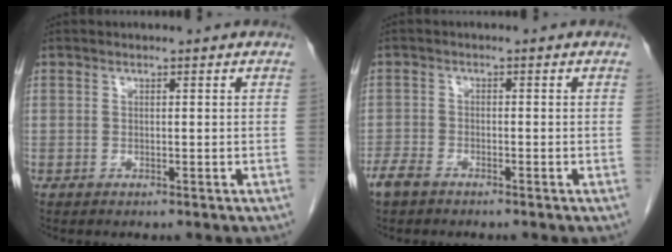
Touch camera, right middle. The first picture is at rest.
{"total": 3.1, "force": [-2.4, 1.2, 1.5], "torque": [-0.033, -0.002, -0.043]}